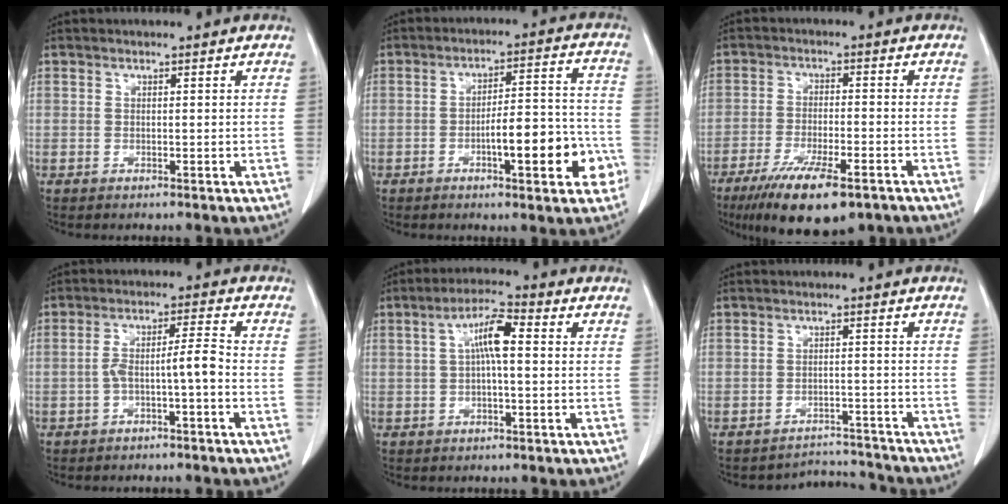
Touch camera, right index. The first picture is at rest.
{"total": 11.5, "force": [-4.3, 2.7, 10.3], "torque": [-0.141, 0.026, -0.058]}
{"total": 13.0, "force": [-8.7, 2.9, 9.2], "torque": [-0.154, -0.028, -0.136]}
{"total": 5.1, "force": [-1.8, 0.3, 4.8], "torque": [-0.091, 0.024, -0.026]}
{"total": 6.2, "force": [0.9, 1.2, 6.0], "torque": [-0.113, 0.018, 0.012]}
{"total": 5.1, "force": [-4.7, 1.0, -1.7], "torque": [0.029, 0.023, -0.061]}